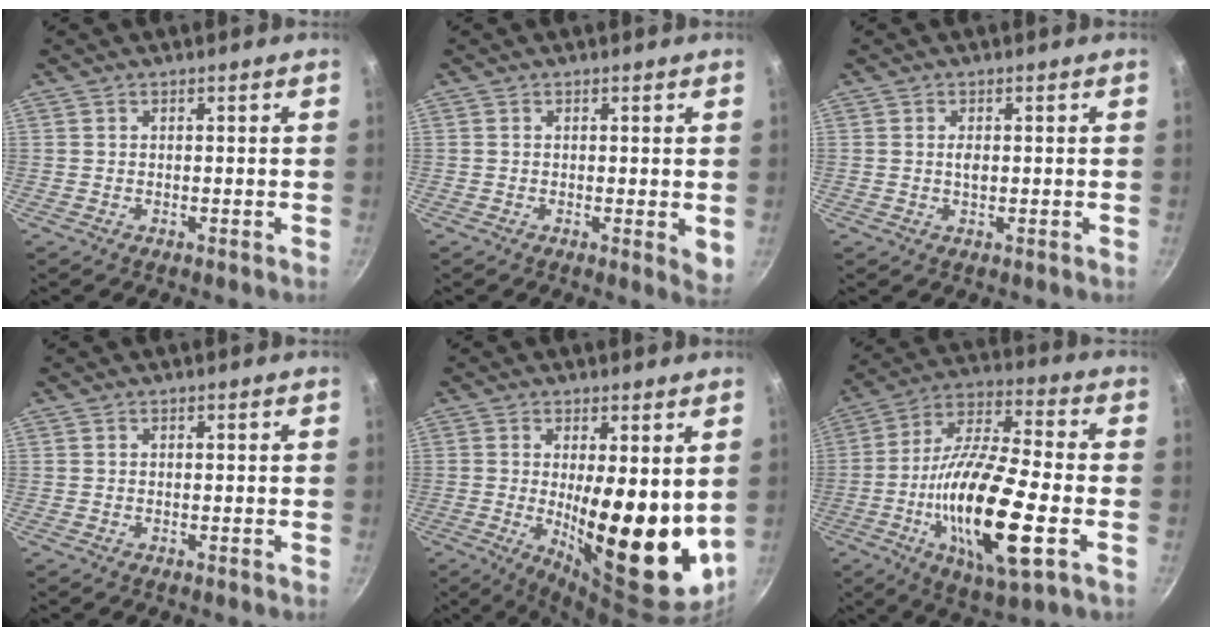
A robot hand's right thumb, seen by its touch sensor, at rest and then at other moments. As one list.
[{"total": 3.1, "force": [0.3, 1.3, 2.8], "torque": [-0.031, -0.007, 0.003]}, {"total": 1.7, "force": [0.2, 0.9, 1.4], "torque": [-0.020, 0.001, 0.001]}, {"total": 0.0}, {"total": 17.8, "force": [0.4, 5.9, 16.8], "torque": [-0.212, -0.035, 0.020]}, {"total": 22.6, "force": [-5.5, 6.5, 20.9], "torque": [-0.392, 0.018, -0.108]}]